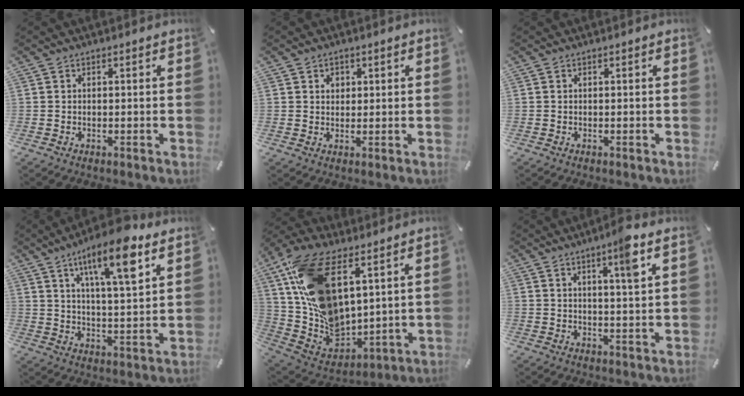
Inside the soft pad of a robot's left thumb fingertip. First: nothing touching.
{"total": 2.1, "force": [0.8, 1.9, 0.7], "torque": [0.000, -0.002, 0.009]}
{"total": 0.0}
{"total": 14.6, "force": [8.8, 3.8, 11.0], "torque": [-0.173, -0.037, 0.140]}
{"total": 21.7, "force": [8.7, 12.7, 15.2], "torque": [-0.310, -0.050, 0.165]}
{"total": 6.9, "force": [3.6, 0.2, 5.8], "torque": [-0.098, -0.011, 0.053]}